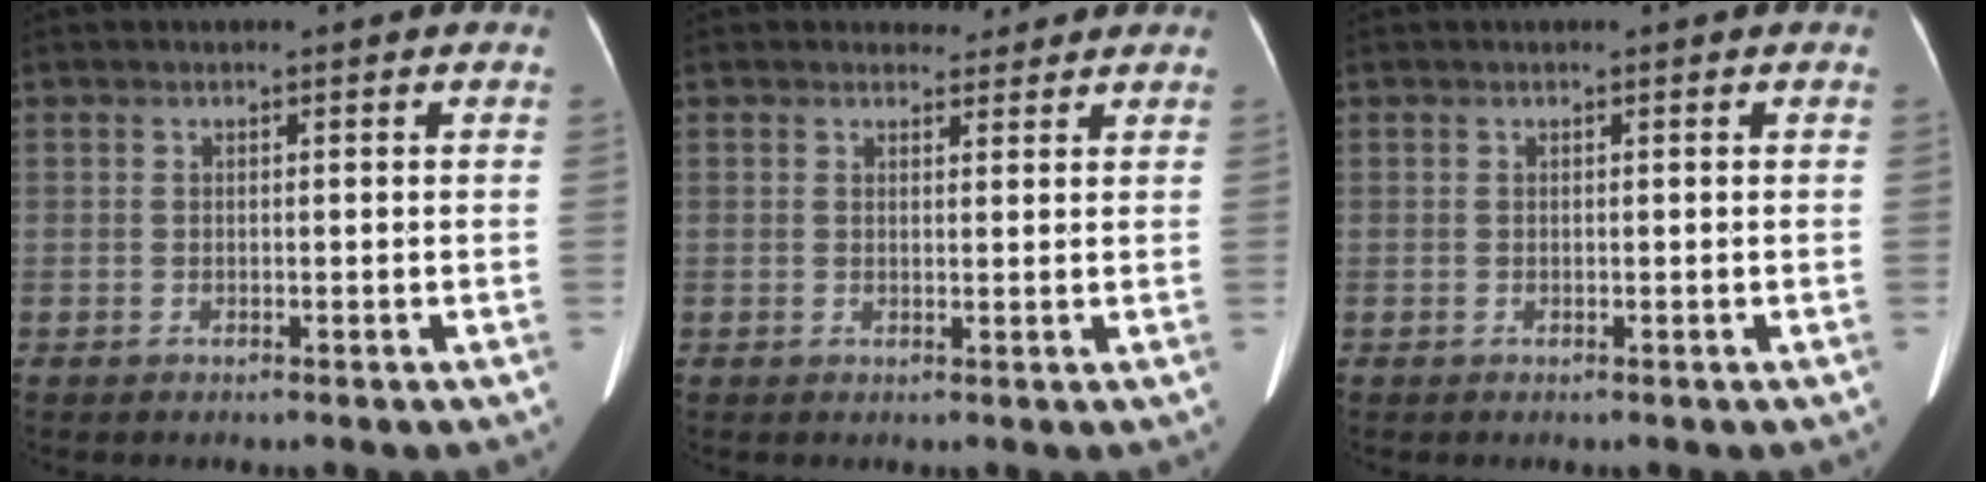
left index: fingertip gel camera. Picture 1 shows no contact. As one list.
[{"total": 2.3, "force": [2.1, 0.9, -0.1], "torque": [0.001, -0.002, 0.026]}, {"total": 0.0}]